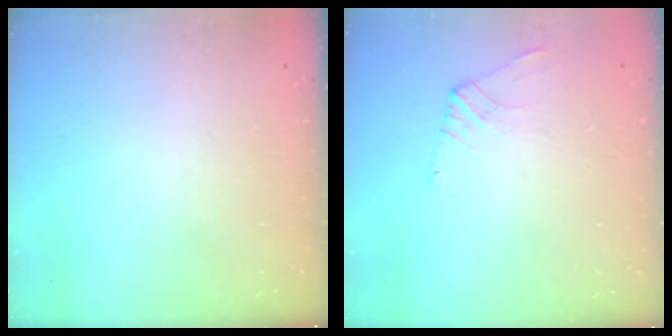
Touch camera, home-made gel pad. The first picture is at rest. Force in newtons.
{"total": 2.9, "press": 2.9, "slide": 0.5}